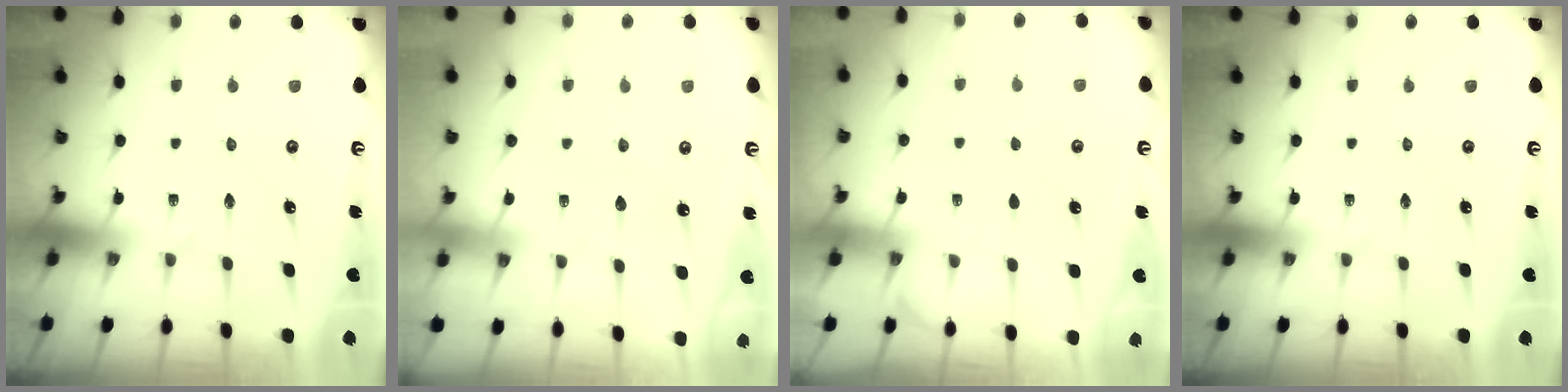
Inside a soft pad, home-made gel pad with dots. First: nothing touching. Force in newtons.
{"total": 2.6, "press": 2.6, "slide": 0.3}
{"total": 3.6, "press": 3.6, "slide": 0.5}
{"total": 0.0}